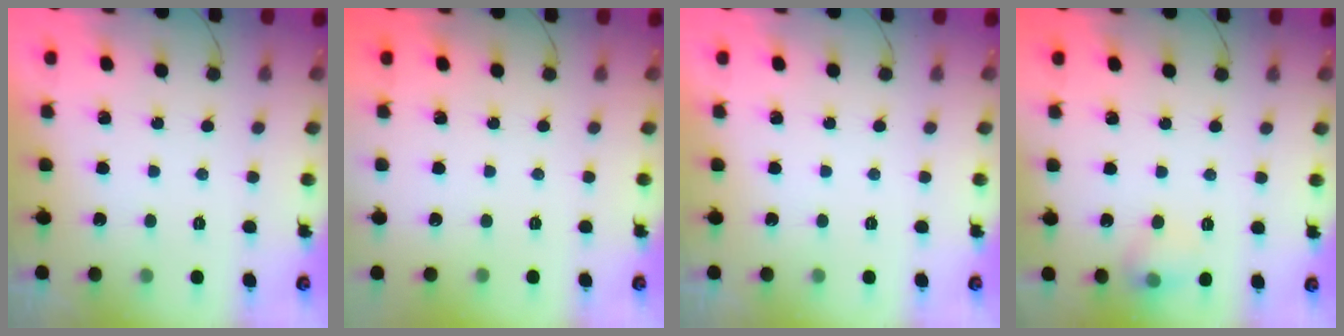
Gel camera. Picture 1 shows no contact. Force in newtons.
{"total": 0.0}
{"total": 0.0}
{"total": 7.6, "press": 7.6, "slide": 0.9}